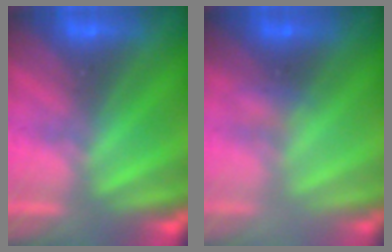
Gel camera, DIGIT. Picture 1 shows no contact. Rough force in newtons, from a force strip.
{"total": 2.0}